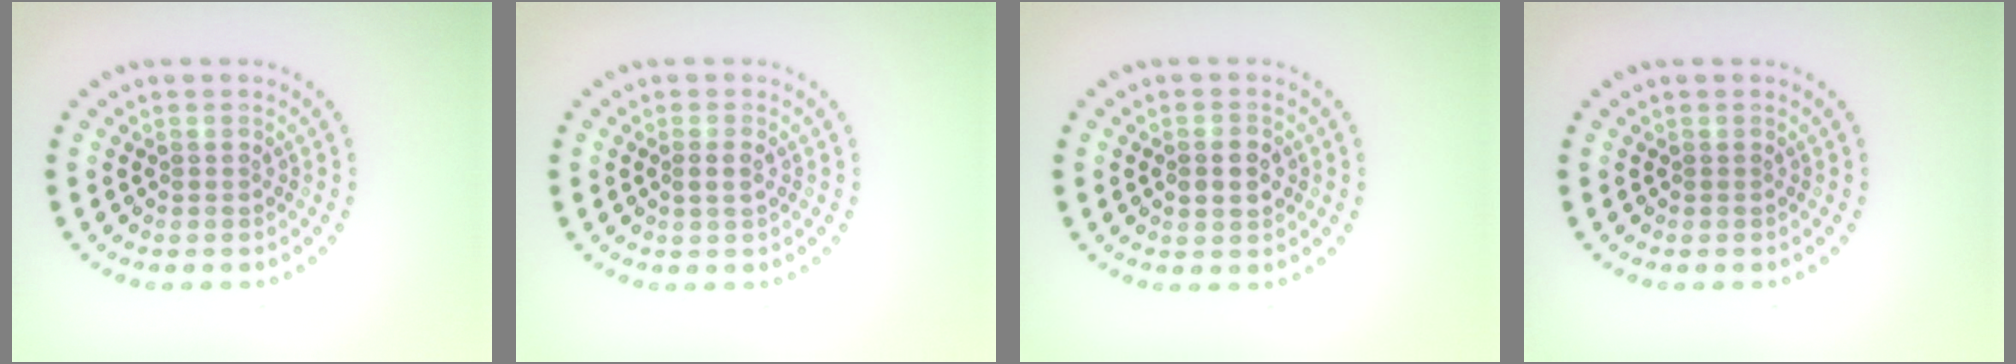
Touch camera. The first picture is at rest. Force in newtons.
{"total": 1.0, "press": 0.9, "slide": 0.5}
{"total": 2.0, "press": 2.0, "slide": 0.1}
{"total": 0.0}